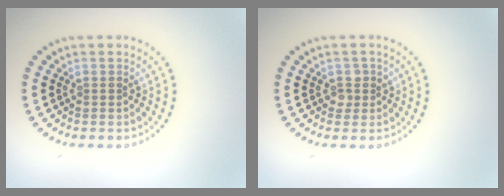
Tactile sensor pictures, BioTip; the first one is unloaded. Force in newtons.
{"total": 1.2, "press": 1.1, "slide": 0.5}